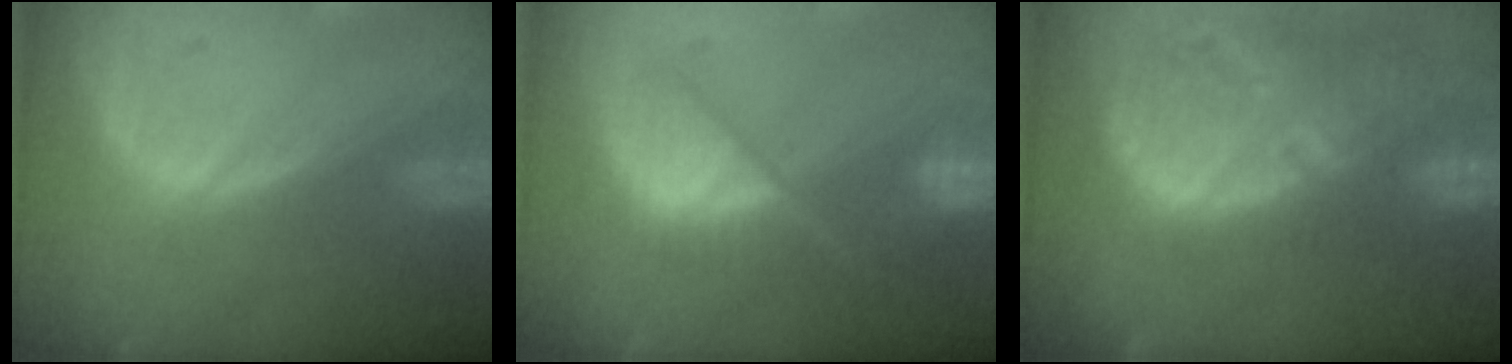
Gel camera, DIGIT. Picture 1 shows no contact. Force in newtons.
{"total": 9.1, "press": 8.0, "slide": 4.3}
{"total": 12.9, "press": 11.3, "slide": 6.3}